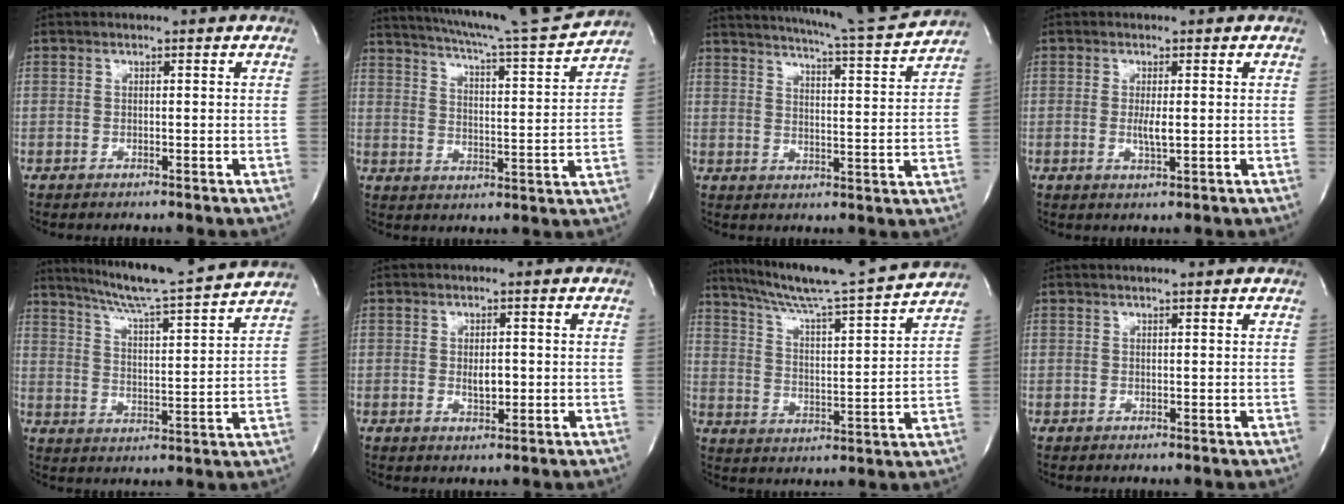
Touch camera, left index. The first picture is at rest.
{"total": 18.1, "force": [16.7, -0.5, 7.0], "torque": [-0.120, -0.035, 0.234]}
{"total": 15.9, "force": [14.9, -0.8, 5.6], "torque": [-0.095, -0.040, 0.198]}
{"total": 2.4, "force": [0.0, 0.3, 2.3], "torque": [-0.049, -0.005, 0.002]}
{"total": 17.4, "force": [15.8, -0.9, 7.2], "torque": [-0.124, -0.015, 0.227]}
{"total": 2.3, "force": [-0.1, 1.0, 2.1], "torque": [-0.037, -0.002, 0.002]}
{"total": 18.3, "force": [16.7, -1.3, 7.4], "torque": [-0.131, -0.022, 0.246]}
{"total": 2.3, "force": [2.0, -0.2, 1.0], "torque": [-0.015, 0.014, 0.029]}